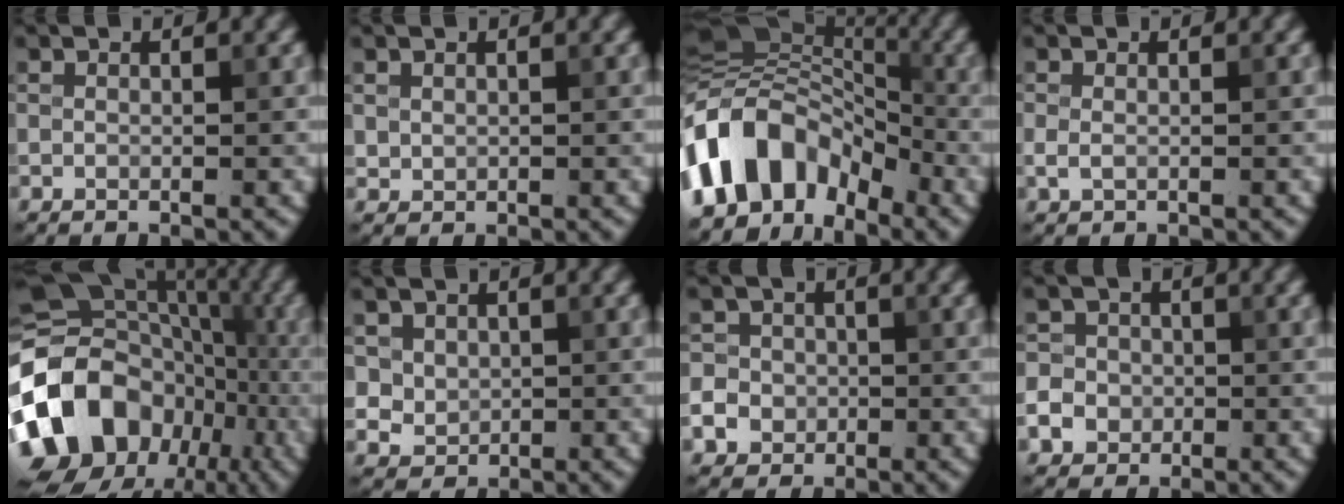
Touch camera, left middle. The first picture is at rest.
{"total": 0.7, "force": [0.3, 0.6, 0.2], "torque": [-0.002, -0.003, 0.010]}
{"total": 10.3, "force": [-4.7, 7.0, 5.9], "torque": [-0.098, 0.025, -0.113]}
{"total": 1.0, "force": [-0.2, 0.6, 0.7], "torque": [-0.018, 0.000, -0.004]}
{"total": 16.0, "force": [-5.3, 11.8, 9.6], "torque": [-0.208, 0.020, -0.113]}
{"total": 2.9, "force": [1.0, 2.5, 1.0], "torque": [-0.028, -0.003, 0.034]}
{"total": 8.4, "force": [-2.7, 7.6, 2.3], "torque": [-0.055, -0.004, -0.078]}
{"total": 6.7, "force": [-2.3, 6.0, 1.9], "torque": [-0.042, -0.004, -0.068]}